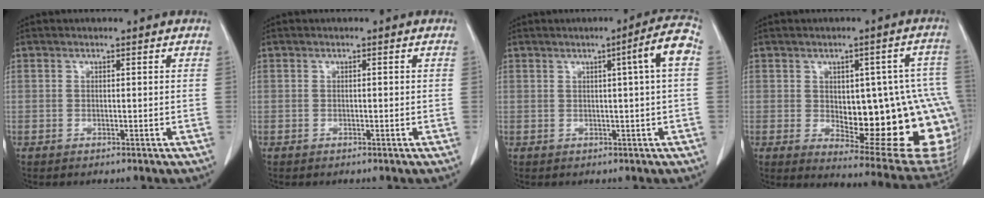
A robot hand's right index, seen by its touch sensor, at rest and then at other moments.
{"total": 0.0}
{"total": 5.4, "force": [0.9, -0.8, 5.3], "torque": [-0.073, 0.006, 0.013]}
{"total": 21.1, "force": [-2.4, 7.7, 19.5], "torque": [-0.170, 0.022, 0.003]}